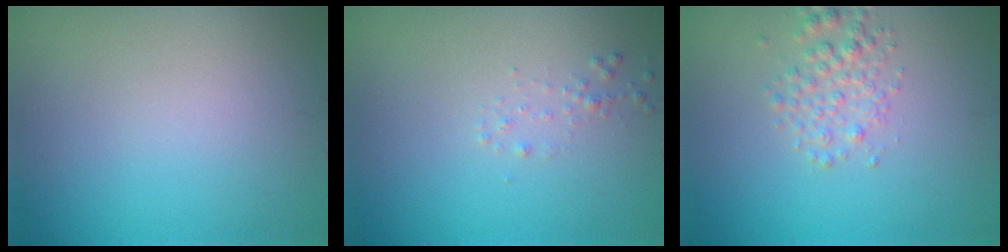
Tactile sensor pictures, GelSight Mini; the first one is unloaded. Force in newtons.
{"total": 0.7, "press": 0.7, "slide": 0.0}
{"total": 2.1, "press": 2.1, "slide": 0.1}